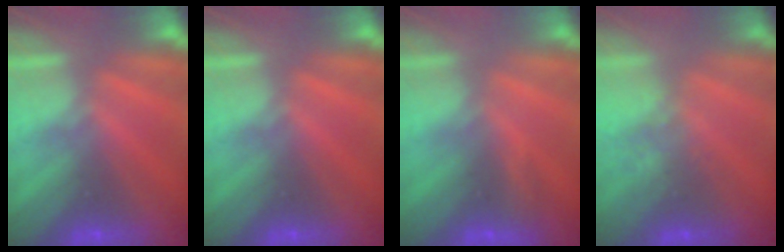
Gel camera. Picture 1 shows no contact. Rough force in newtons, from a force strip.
{"total": 0.0}
{"total": 2.9}
{"total": 2.4}